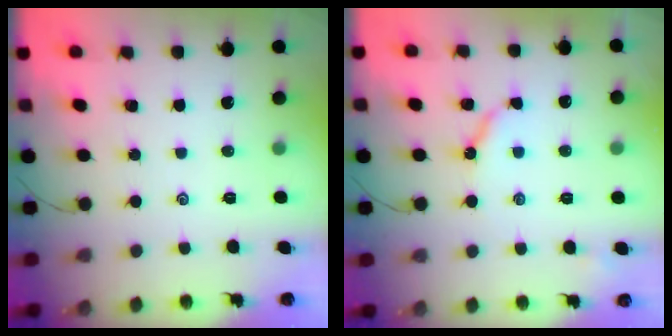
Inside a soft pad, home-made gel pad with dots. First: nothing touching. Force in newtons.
{"total": 5.6, "press": 5.6, "slide": 0.4}